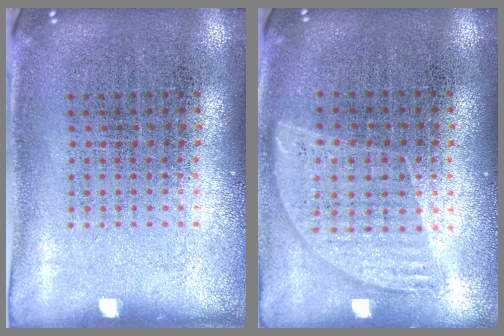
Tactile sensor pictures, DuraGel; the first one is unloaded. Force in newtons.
{"total": 0.9, "press": 0.8, "slide": 0.3}